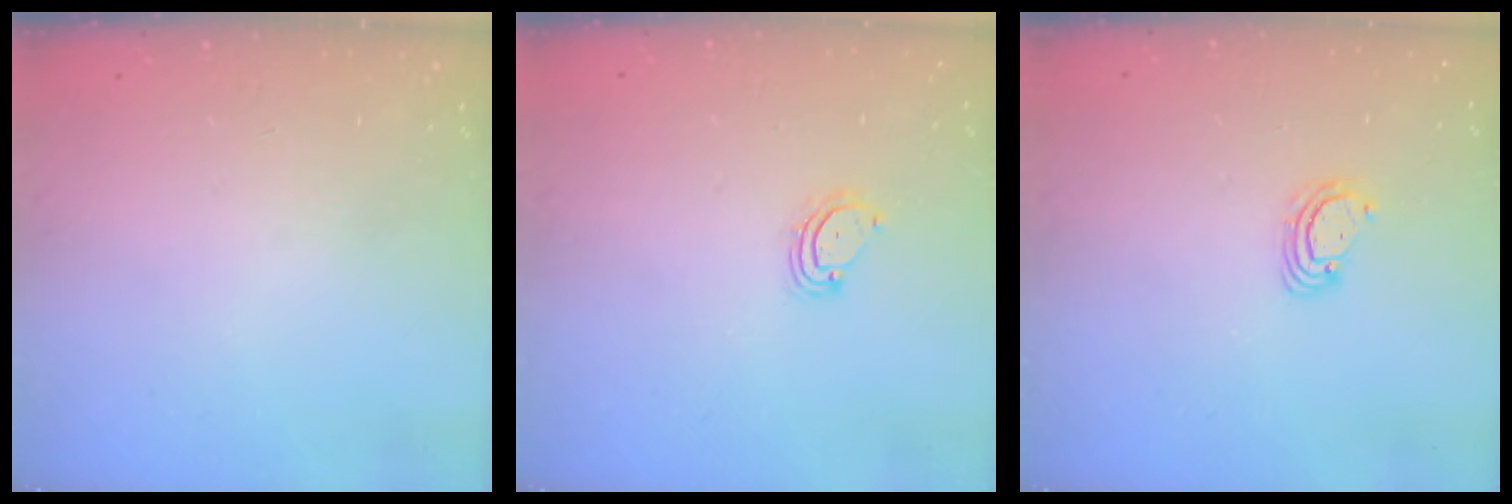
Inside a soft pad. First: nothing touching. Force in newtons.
{"total": 3.4, "press": 3.3, "slide": 0.7}
{"total": 2.8, "press": 2.8, "slide": 0.3}